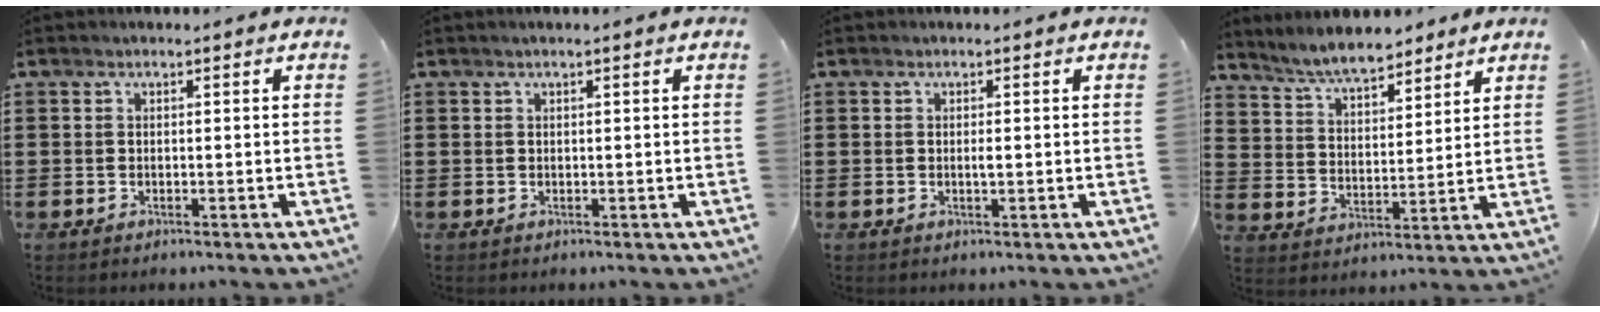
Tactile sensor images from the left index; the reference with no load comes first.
{"total": 0.5, "force": [0.3, -0.1, 0.4], "torque": [-0.007, -0.002, 0.006]}
{"total": 0.9, "force": [0.1, 0.1, 0.9], "torque": [-0.017, -0.004, 0.001]}
{"total": 6.4, "force": [6.0, 1.3, 1.7], "torque": [-0.056, -0.015, 0.110]}